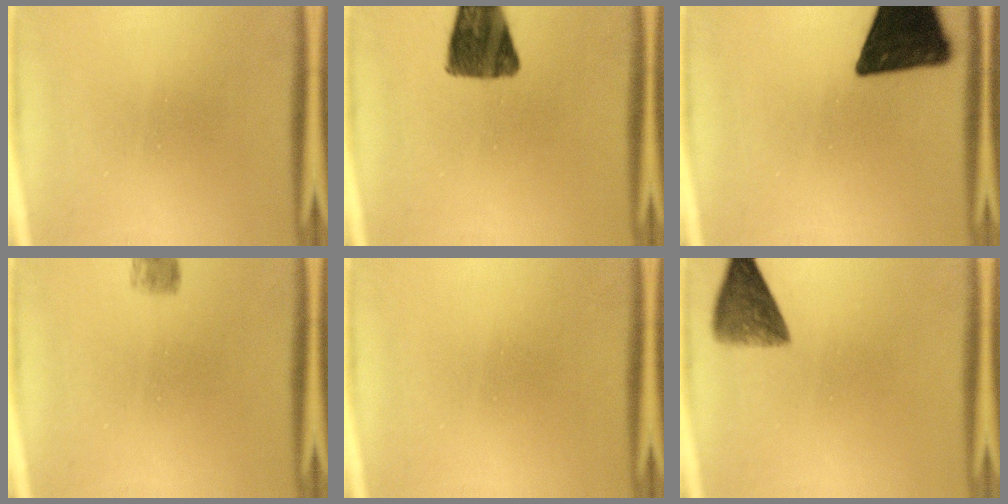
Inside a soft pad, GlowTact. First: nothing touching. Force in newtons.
{"total": 11.8}
{"total": 16.3}
{"total": 2.6}
{"total": 0.5}
{"total": 6.1}